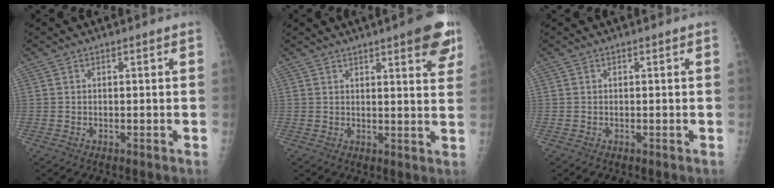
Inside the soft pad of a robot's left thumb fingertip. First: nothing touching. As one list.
[{"total": 9.3, "force": [5.5, 2.2, 7.2], "torque": [-0.064, -0.020, 0.062]}, {"total": 0.0}]